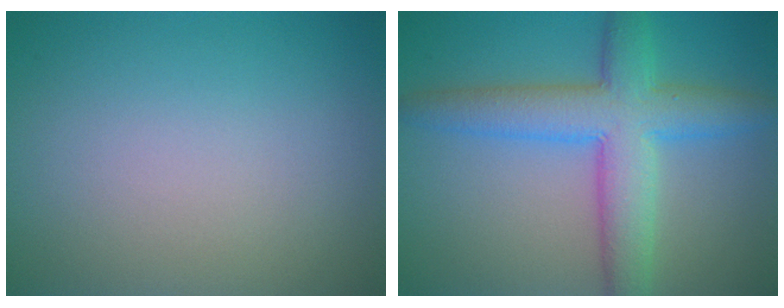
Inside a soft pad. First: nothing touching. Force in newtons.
{"total": 7.2, "press": 7.2, "slide": 0.1}